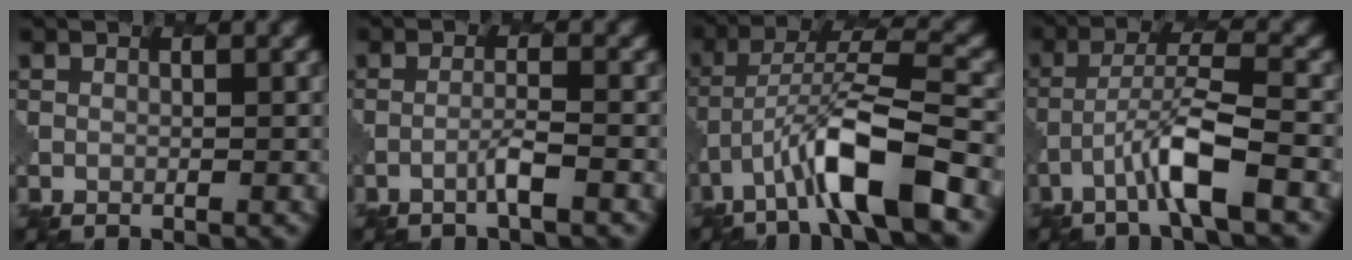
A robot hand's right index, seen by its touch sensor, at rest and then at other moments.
{"total": 1.6, "force": [-0.8, -0.1, 1.4], "torque": [-0.022, 0.009, -0.023]}
{"total": 9.2, "force": [-4.5, 2.2, 7.7], "torque": [-0.142, 0.011, -0.081]}
{"total": 5.3, "force": [-2.8, 0.6, 4.5], "torque": [-0.084, 0.009, -0.054]}